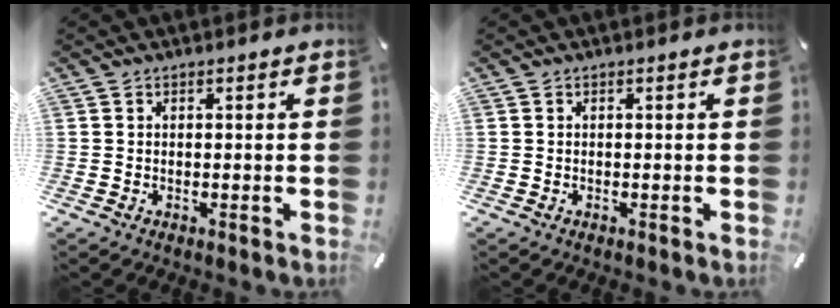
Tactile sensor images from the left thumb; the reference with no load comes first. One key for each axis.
{"total": 0.0}